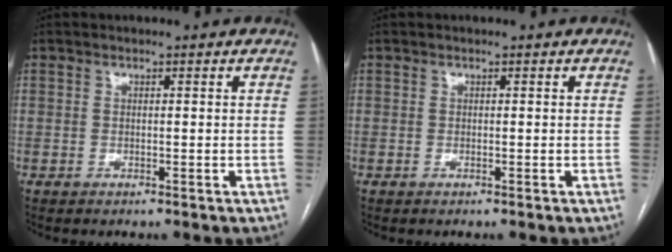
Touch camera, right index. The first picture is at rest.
{"total": 0.0}